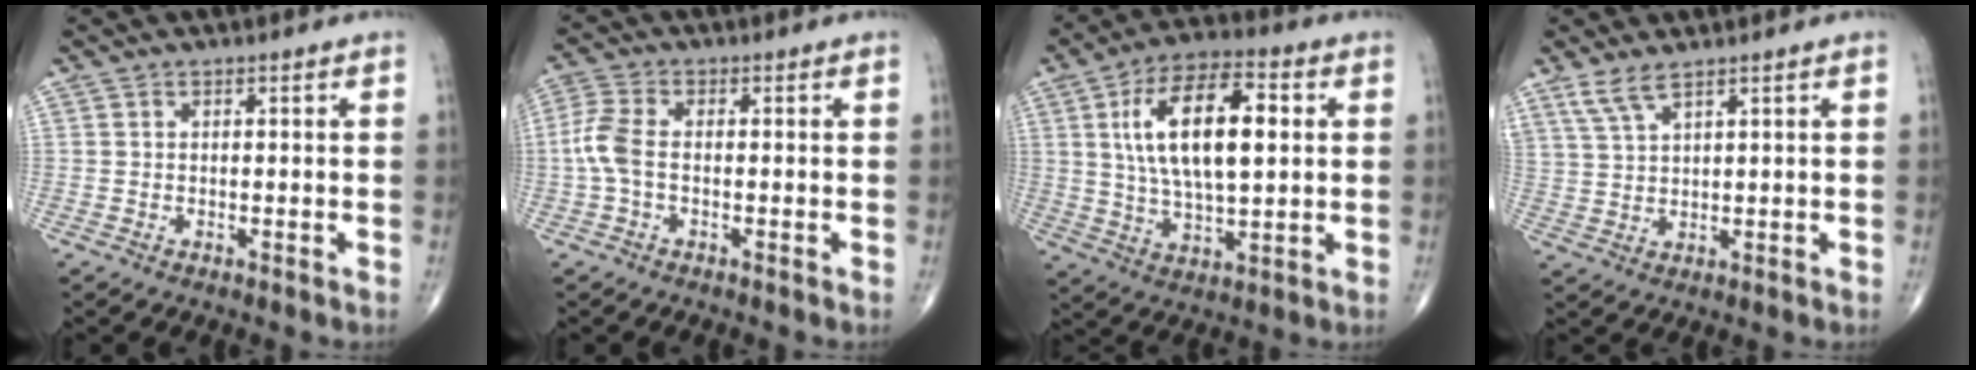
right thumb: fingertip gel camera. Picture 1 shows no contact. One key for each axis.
{"total": 5.1, "fx": -0.7, "fy": 2.6, "fz": 4.4, "tx": -0.119, "ty": 0.012, "tz": -0.023}
{"total": 17.4, "fx": 3.4, "fy": 7.8, "fz": 15.2, "tx": -0.258, "ty": 0.005, "tz": 0.059}
{"total": 4.1, "fx": 3.1, "fy": 0.9, "fz": 2.6, "tx": -0.064, "ty": -0.010, "tz": 0.072}